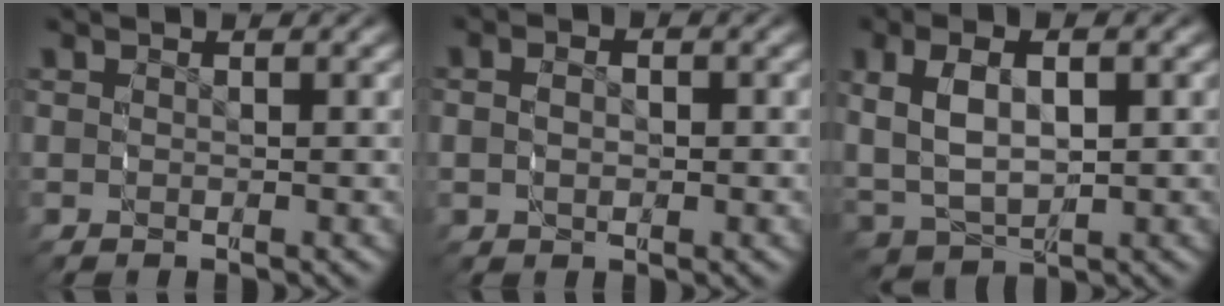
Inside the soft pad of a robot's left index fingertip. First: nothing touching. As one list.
[{"total": 1.9, "force": [-0.1, 1.5, 1.2], "torque": [-0.031, -0.002, 0.000]}, {"total": 7.1, "force": [0.7, 5.3, 4.6], "torque": [-0.116, -0.009, 0.024]}]